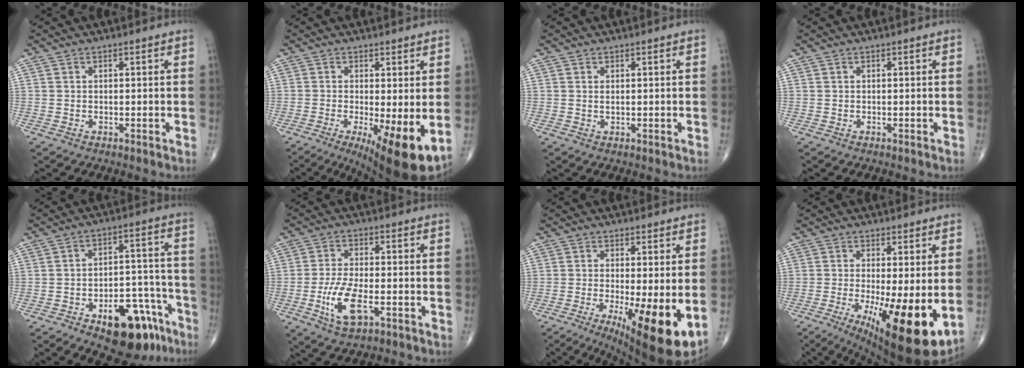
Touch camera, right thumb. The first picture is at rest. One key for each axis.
{"total": 11.4, "fx": -2.7, "fy": 2.9, "fz": 10.7, "tx": -0.163, "ty": -0.023, "tz": -0.034}
{"total": 0.6, "fx": 0.2, "fy": 0.2, "fz": 0.5, "tx": -0.009, "ty": -0.002, "tz": 0.004}
{"total": 0.0}
{"total": 16.7, "fx": -9.6, "fy": 8.0, "fz": 11.1, "tx": -0.117, "ty": 0.077, "tz": -0.128}
{"total": 8.6, "fx": -3.0, "fy": 3.5, "fz": 7.2, "tx": -0.149, "ty": 0.006, "tz": -0.053}
{"total": 13.8, "fx": -3.6, "fy": 3.3, "fz": 12.9, "tx": -0.177, "ty": -0.024, "tz": -0.042}
{"total": 16.9, "fx": -4.2, "fy": 4.5, "fz": 15.7, "tx": -0.220, "ty": -0.030, "tz": -0.047}